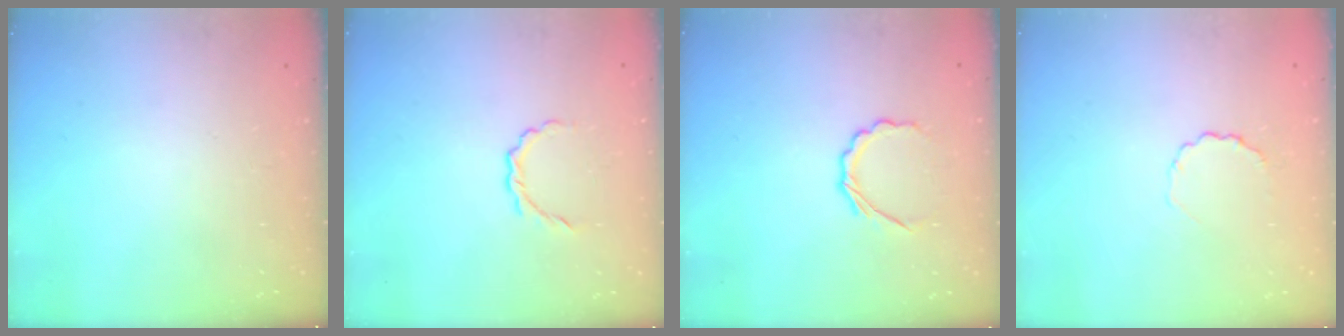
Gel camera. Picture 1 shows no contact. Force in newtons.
{"total": 3.8, "press": 3.6, "slide": 1.2}
{"total": 5.1, "press": 4.9, "slide": 1.4}
{"total": 2.6, "press": 2.3, "slide": 1.0}